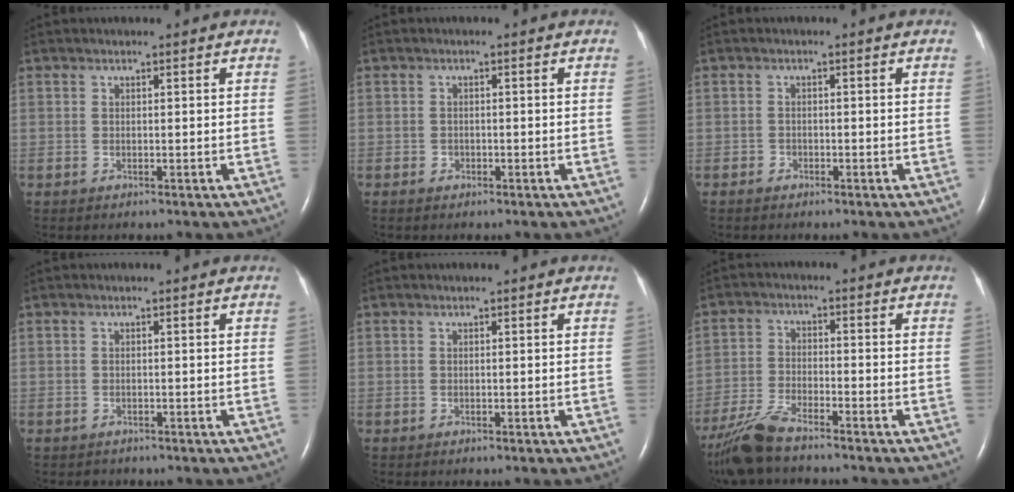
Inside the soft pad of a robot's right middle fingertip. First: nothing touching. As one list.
[{"total": 1.1, "force": [-0.7, 0.7, 0.3], "torque": [-0.007, 0.003, -0.012]}, {"total": 1.1, "force": [-0.9, 0.6, 0.2], "torque": [-0.007, 0.002, -0.019]}, {"total": 0.7, "force": [-0.5, 0.4, -0.1], "torque": [-0.008, 0.001, -0.008]}, {"total": 0.0}, {"total": 8.1, "force": [-6.8, 1.2, 4.2], "torque": [-0.092, -0.023, -0.130]}]